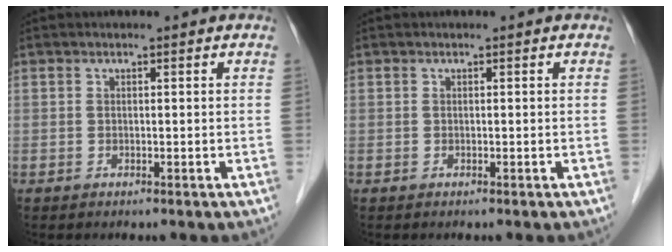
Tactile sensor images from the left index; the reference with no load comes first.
{"total": 0.0}